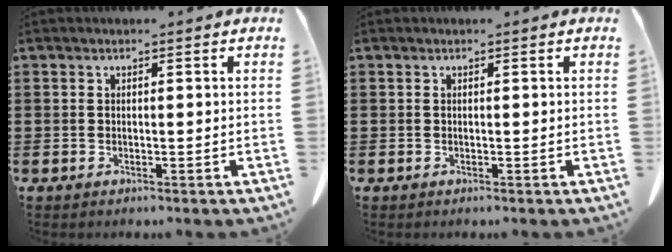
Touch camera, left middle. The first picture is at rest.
{"total": 0.0}